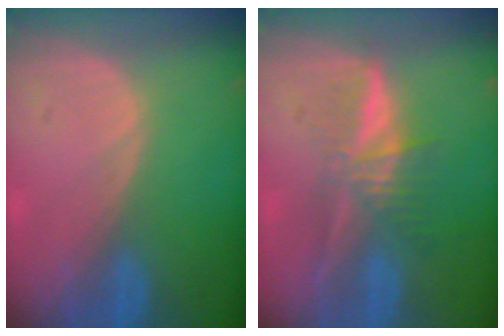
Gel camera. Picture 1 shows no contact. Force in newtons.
{"total": 5.9, "press": 5.5, "slide": 2.0}